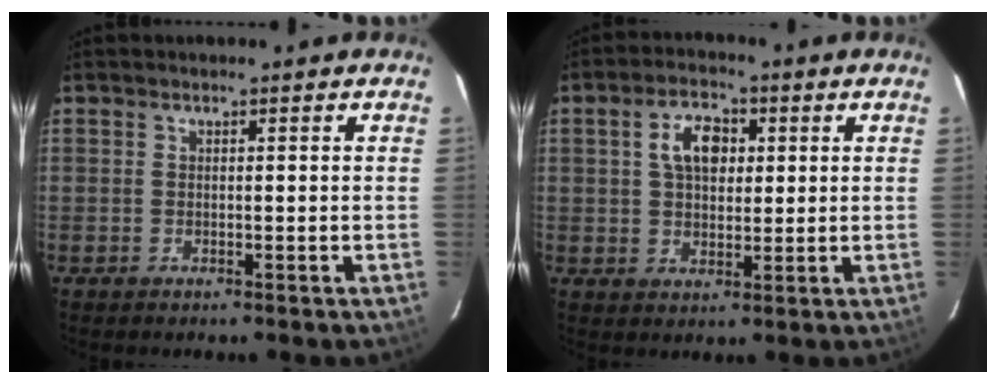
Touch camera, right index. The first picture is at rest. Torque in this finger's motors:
{"motor_torque": [0.91, 0.06, 0.38, 0.11]}